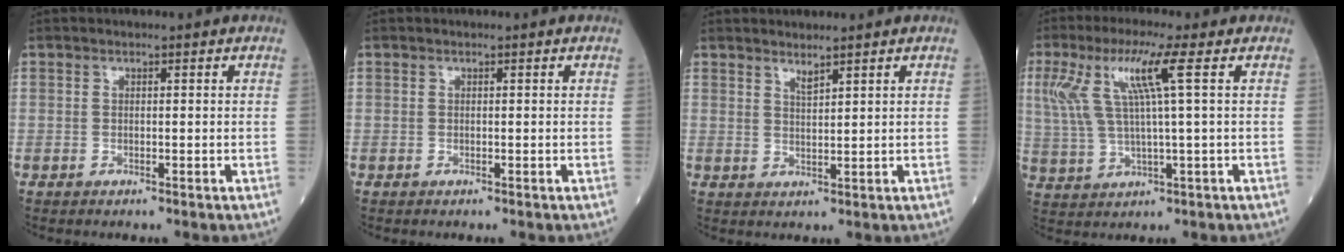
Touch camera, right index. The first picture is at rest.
{"total": 0.0}
{"total": 1.8, "force": [1.6, 0.0, 0.8], "torque": [-0.018, -0.011, 0.035]}
{"total": 9.5, "force": [3.1, 0.1, 9.0], "torque": [-0.206, 0.018, 0.064]}